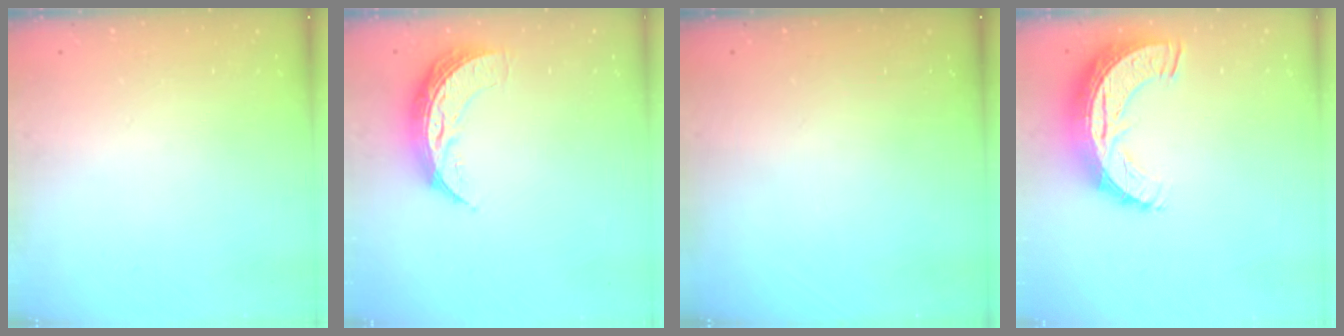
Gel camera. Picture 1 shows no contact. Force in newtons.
{"total": 9.0, "press": 9.0, "slide": 0.6}
{"total": 0.0}
{"total": 11.6, "press": 11.6, "slide": 0.7}